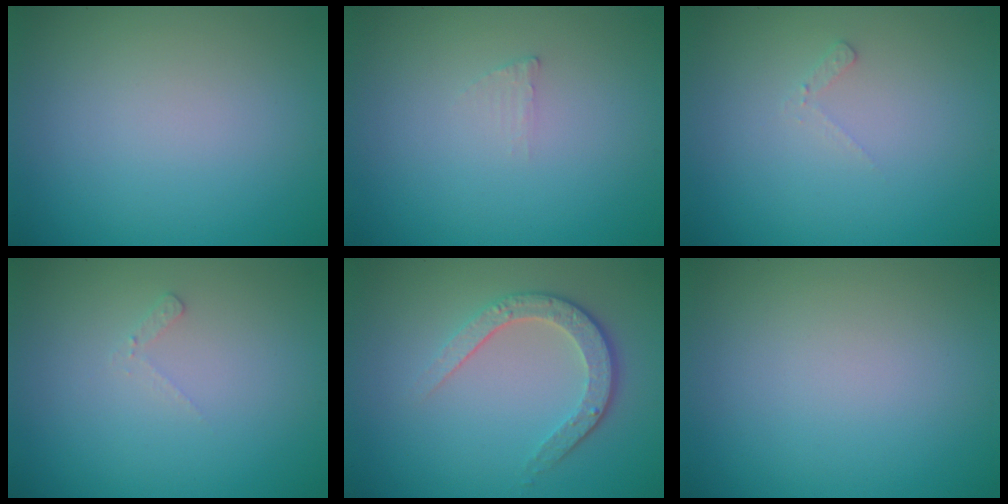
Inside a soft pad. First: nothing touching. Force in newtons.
{"total": 0.6, "press": 0.6, "slide": 0.1}
{"total": 0.8, "press": 0.8, "slide": 0.2}
{"total": 0.8, "press": 0.8, "slide": 0.2}
{"total": 3.4, "press": 2.6, "slide": 2.2}
{"total": 0.0}